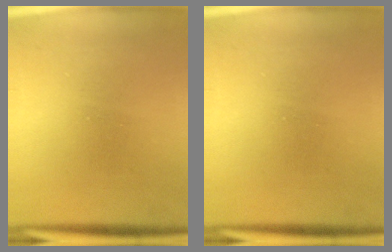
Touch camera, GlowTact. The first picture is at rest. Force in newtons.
{"total": 0.0}